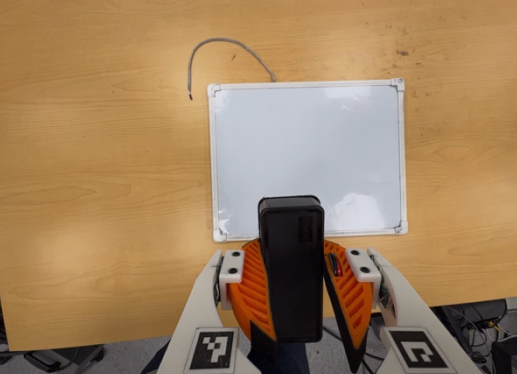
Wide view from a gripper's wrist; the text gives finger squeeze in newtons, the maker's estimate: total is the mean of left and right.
{"total": 10.8, "left": 10.7, "right": 10.9}